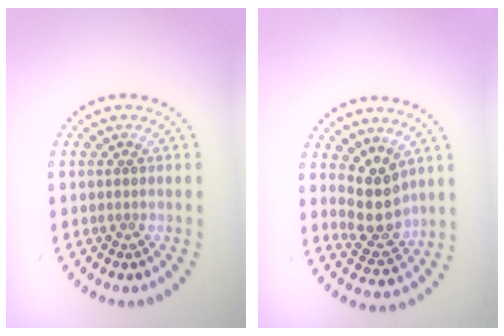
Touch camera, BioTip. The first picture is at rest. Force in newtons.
{"total": 3.6, "press": 3.3, "slide": 1.5}